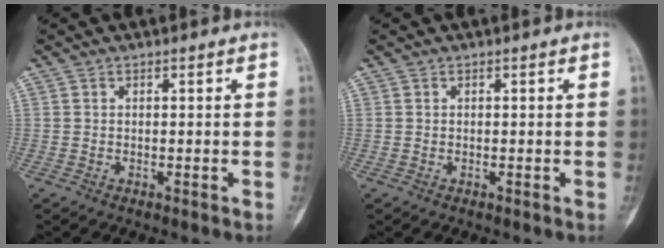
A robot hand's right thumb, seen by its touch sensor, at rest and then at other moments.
{"total": 0.0}